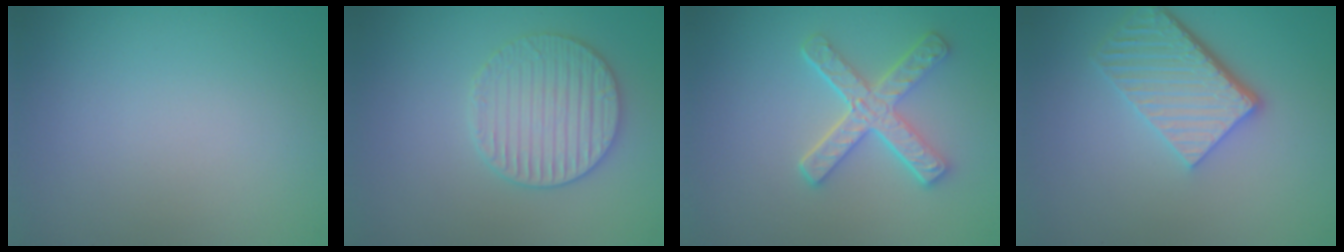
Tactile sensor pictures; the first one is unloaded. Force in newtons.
{"total": 3.6, "press": 3.5, "slide": 0.9}
{"total": 4.2, "press": 3.4, "slide": 2.4}
{"total": 5.2, "press": 3.8, "slide": 3.5}